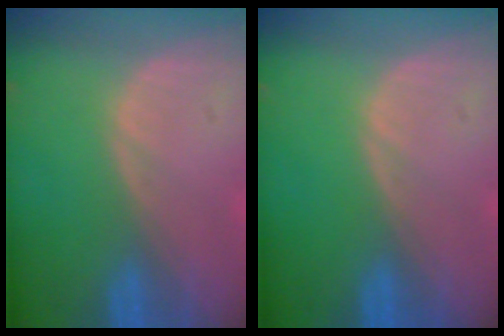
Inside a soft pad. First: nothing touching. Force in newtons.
{"total": 0.0}